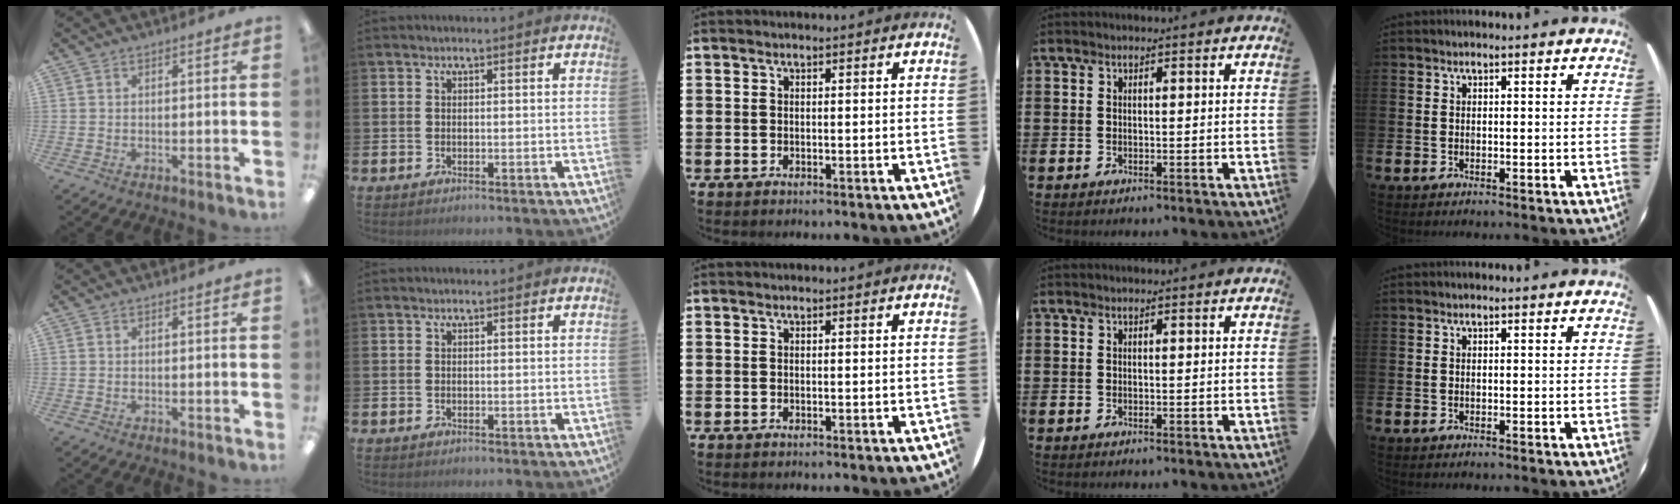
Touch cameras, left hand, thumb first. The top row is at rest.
{}